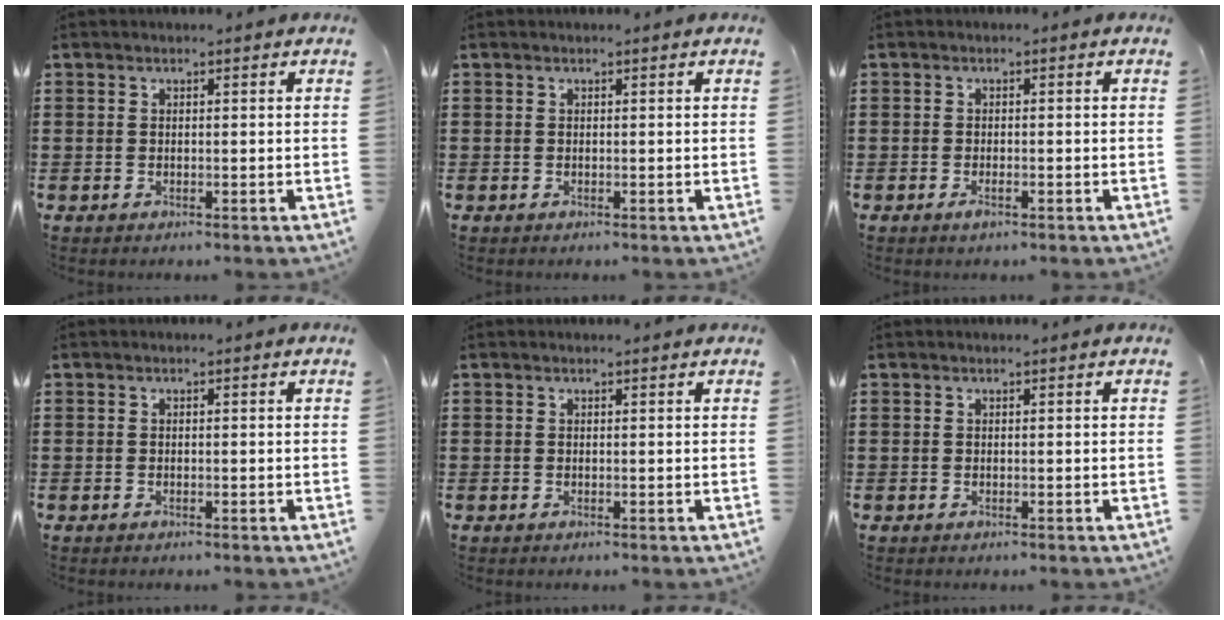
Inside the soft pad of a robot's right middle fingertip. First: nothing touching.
{"total": 0.0}
{"total": 1.3, "force": [-0.6, 0.4, 1.1], "torque": [-0.029, -0.006, -0.013]}
{"total": 0.0}
{"total": 0.0}
{"total": 0.0}